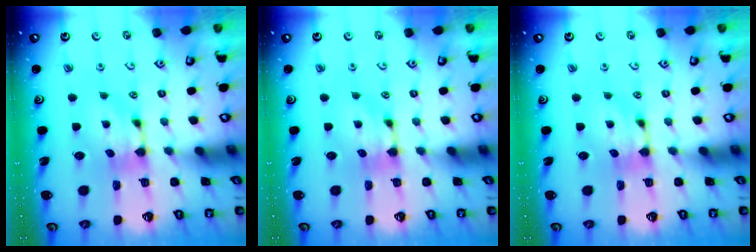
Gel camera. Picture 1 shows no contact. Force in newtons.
{"total": 0.0}
{"total": 0.0}